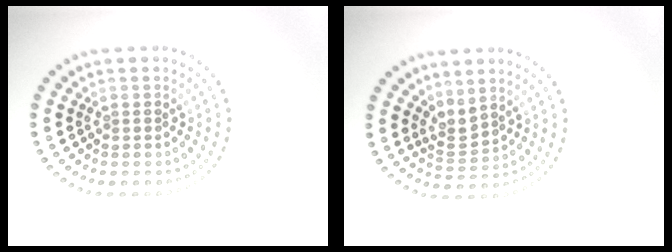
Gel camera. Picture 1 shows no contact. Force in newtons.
{"total": 2.2, "press": 1.4, "slide": 1.7}